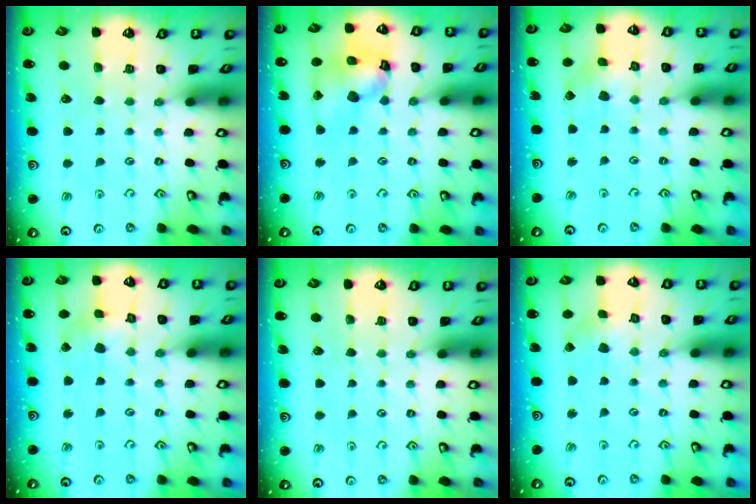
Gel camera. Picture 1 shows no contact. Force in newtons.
{"total": 13.2, "press": 13.1, "slide": 1.8}
{"total": 3.8, "press": 3.8, "slide": 0.4}
{"total": 2.3, "press": 2.3, "slide": 0.3}
{"total": 0.0}
{"total": 1.4, "press": 1.3, "slide": 0.3}